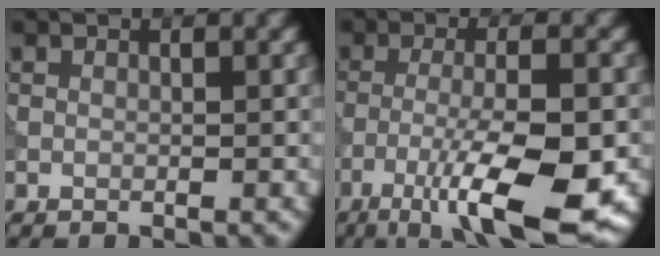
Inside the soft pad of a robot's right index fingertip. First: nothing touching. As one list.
[{"total": 10.3, "force": [-5.1, 2.2, 8.7], "torque": [-0.147, -0.005, -0.091]}]